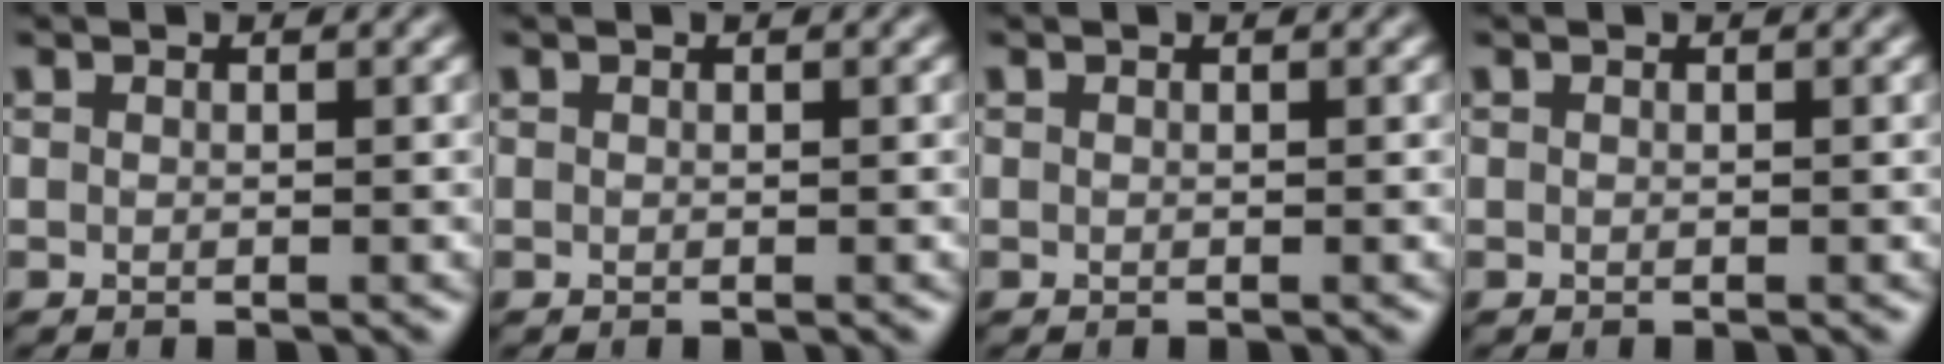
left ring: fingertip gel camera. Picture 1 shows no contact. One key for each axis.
{"total": 0.0}
{"total": 0.0}
{"total": 0.0}